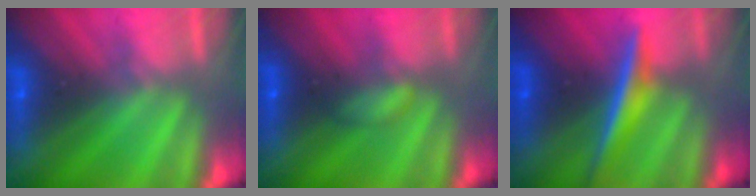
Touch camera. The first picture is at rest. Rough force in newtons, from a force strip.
{"total": 2.1}
{"total": 4.2}